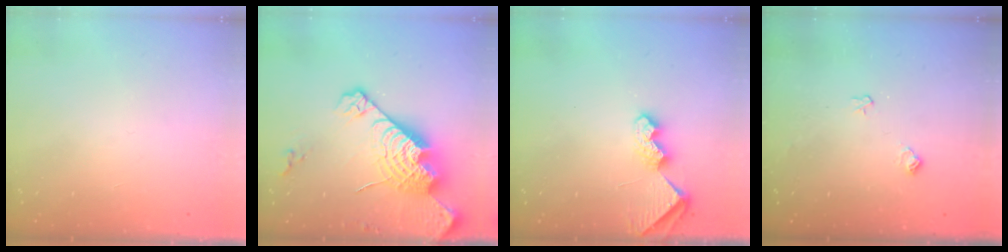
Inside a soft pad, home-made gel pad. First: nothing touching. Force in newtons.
{"total": 20.5, "press": 20.4, "slide": 1.8}
{"total": 6.9, "press": 6.9, "slide": 0.6}
{"total": 6.2, "press": 6.2, "slide": 0.7}